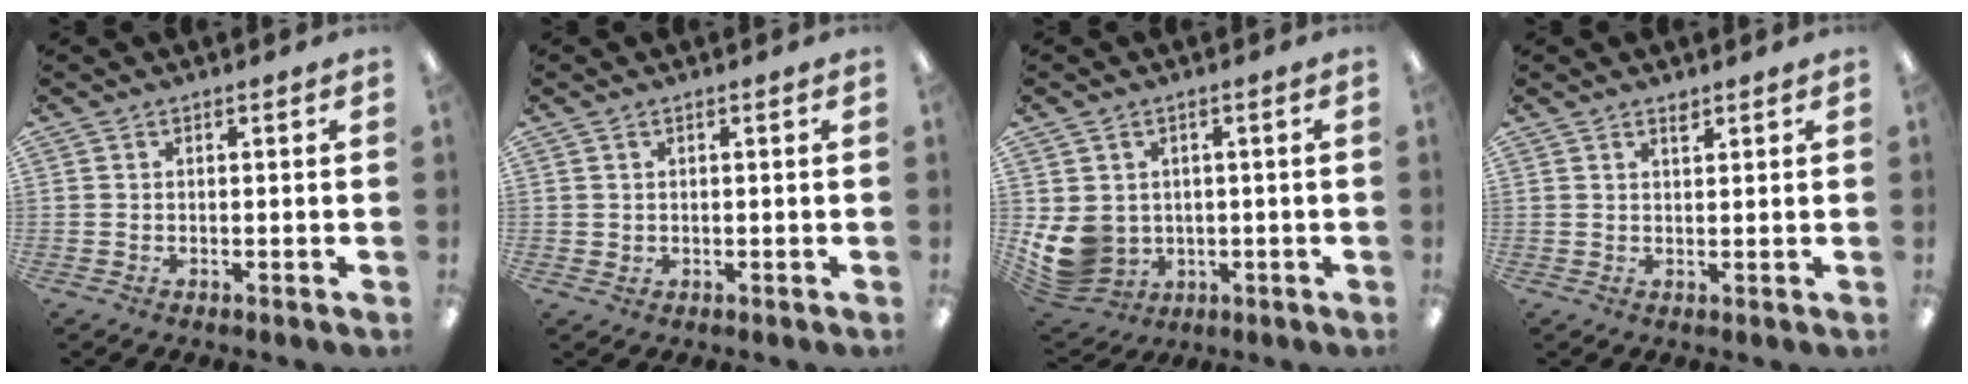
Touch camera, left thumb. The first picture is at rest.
{"total": 1.1, "force": [0.6, 0.8, 0.3], "torque": [0.002, 0.001, 0.009]}
{"total": 9.1, "force": [-0.2, 8.2, 4.0], "torque": [-0.111, -0.004, 0.008]}
{"total": 1.5, "force": [1.3, 0.4, 0.5], "torque": [-0.005, -0.005, 0.023]}